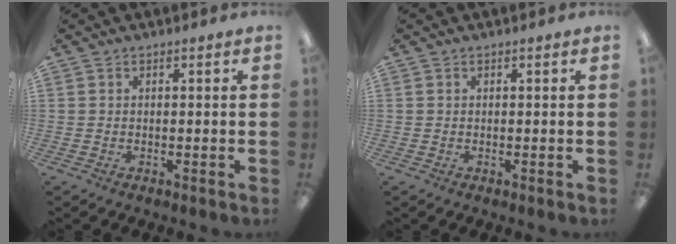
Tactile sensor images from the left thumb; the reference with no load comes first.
{"total": 0.0}